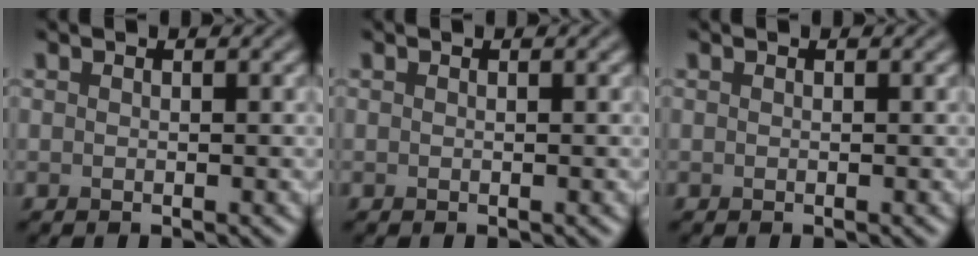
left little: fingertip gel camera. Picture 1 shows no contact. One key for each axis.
{"total": 0.0}
{"total": 0.0}